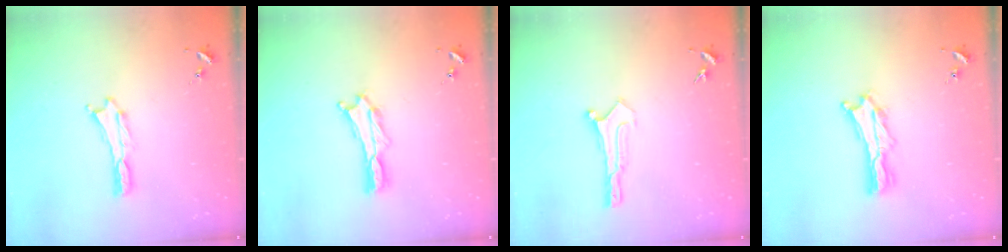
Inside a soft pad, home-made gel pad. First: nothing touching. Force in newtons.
{"total": 1.1, "press": 1.1, "slide": 0.2}
{"total": 0.0}
{"total": 2.1, "press": 2.1, "slide": 0.3}